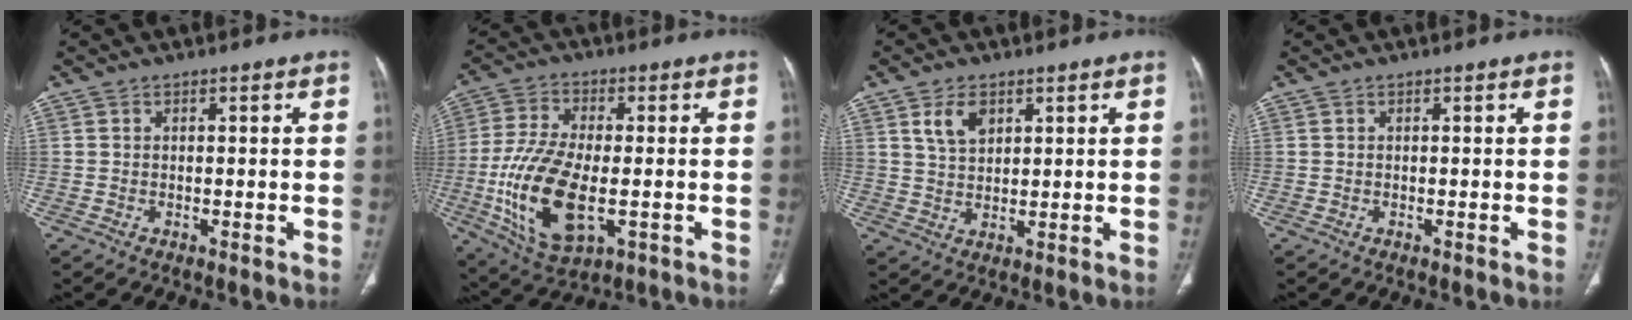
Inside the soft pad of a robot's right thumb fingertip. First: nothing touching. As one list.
[{"total": 16.6, "force": [-3.5, 7.8, 14.2], "torque": [-0.288, -0.006, -0.052]}, {"total": 5.3, "force": [2.6, 3.2, 3.3], "torque": [-0.050, -0.014, 0.052]}, {"total": 0.0}]